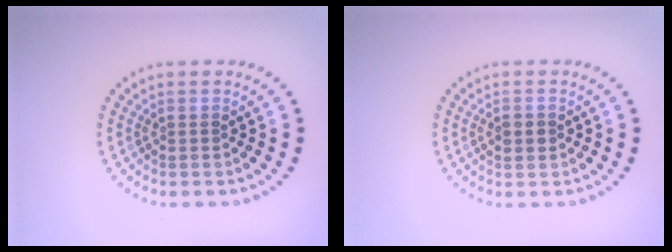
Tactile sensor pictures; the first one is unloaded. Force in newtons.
{"total": 1.7, "press": 1.7, "slide": 0.1}